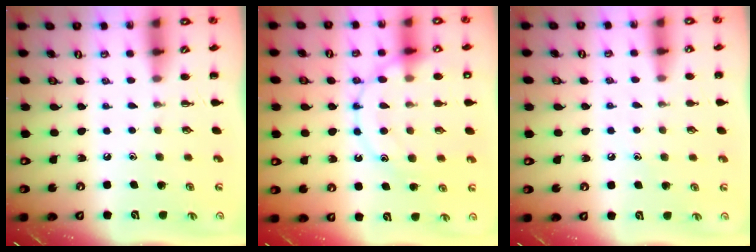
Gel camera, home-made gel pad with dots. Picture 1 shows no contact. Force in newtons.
{"total": 14.9, "press": 14.9, "slide": 0.8}
{"total": 5.0, "press": 4.8, "slide": 1.4}